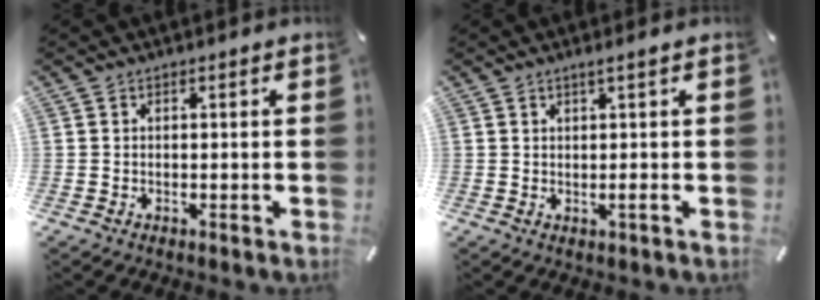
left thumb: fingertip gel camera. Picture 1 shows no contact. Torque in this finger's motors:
{"motor_torque": [-0.24, -0.04, 0.04, -0.02, 0.01]}